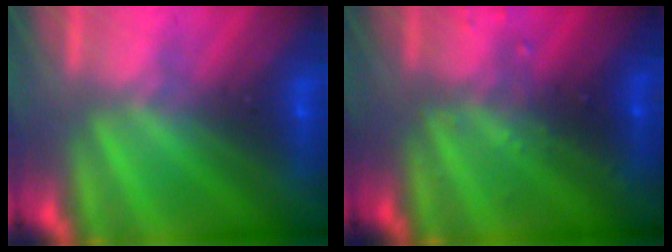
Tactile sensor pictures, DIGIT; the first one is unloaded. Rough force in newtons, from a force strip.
{"total": 2.9}